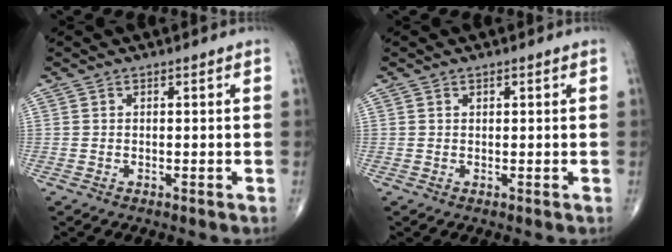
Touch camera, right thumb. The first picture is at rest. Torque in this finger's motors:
{"motor_torque": [-0.39, 0.05, 0.15, 0.03, 0.03]}